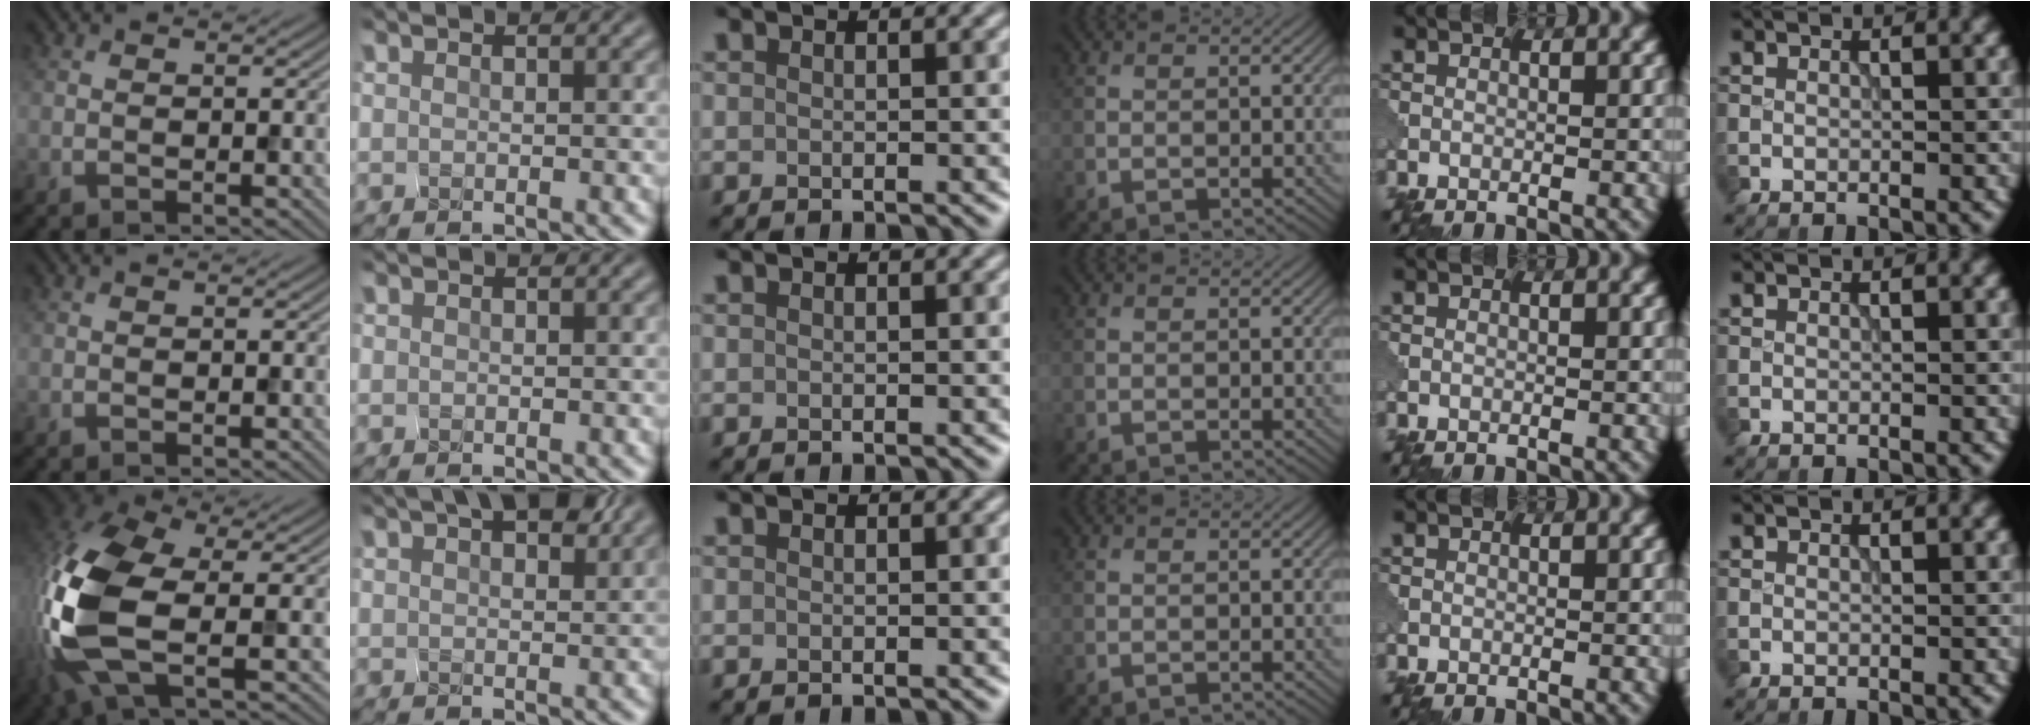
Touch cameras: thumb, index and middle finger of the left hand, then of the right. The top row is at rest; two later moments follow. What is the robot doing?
{"motion": "squeeze", "object": "clothespin"}